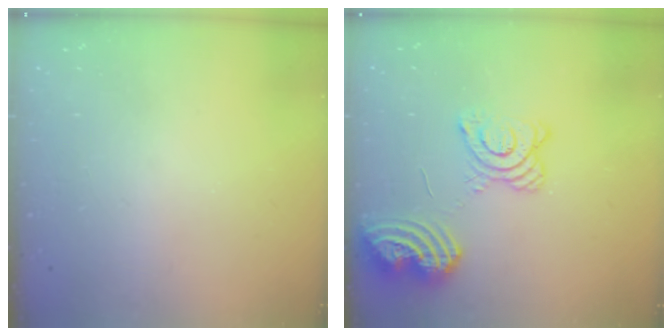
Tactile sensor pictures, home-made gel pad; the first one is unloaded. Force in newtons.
{"total": 15.1, "press": 15.0, "slide": 1.8}